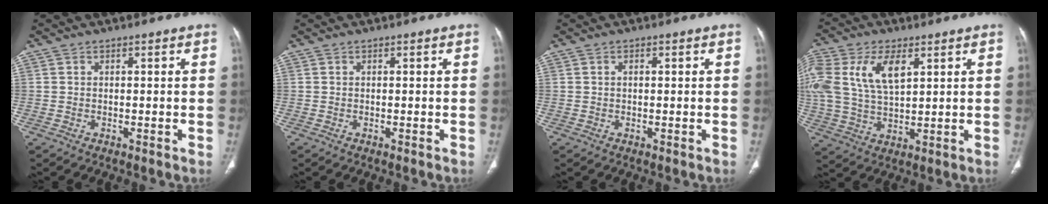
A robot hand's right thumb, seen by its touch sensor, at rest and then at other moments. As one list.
[{"total": 0.0}, {"total": 0.7, "force": [0.2, 0.4, 0.6], "torque": [-0.015, 0.005, 0.004]}, {"total": 16.2, "force": [5.6, 9.0, 12.2], "torque": [-0.273, -0.001, 0.107]}]